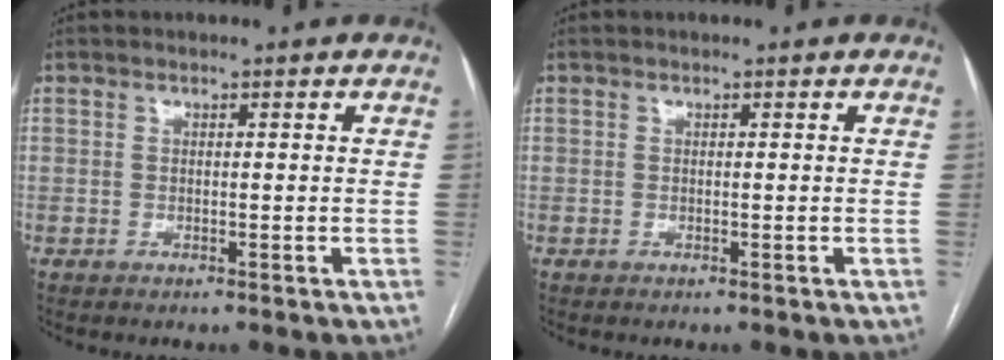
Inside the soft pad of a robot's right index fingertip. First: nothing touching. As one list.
[{"total": 0.0}]